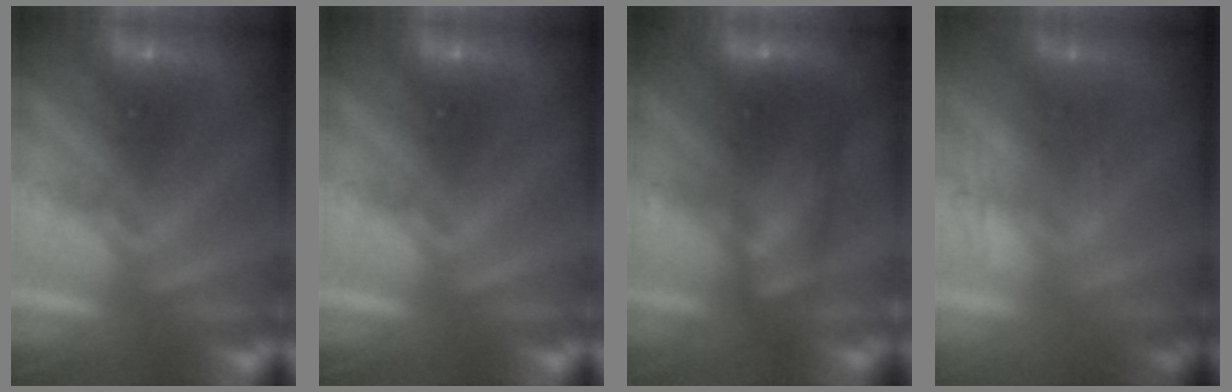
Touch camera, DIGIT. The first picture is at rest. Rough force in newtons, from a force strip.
{"total": 0.0}
{"total": 8.5}
{"total": 3.0}